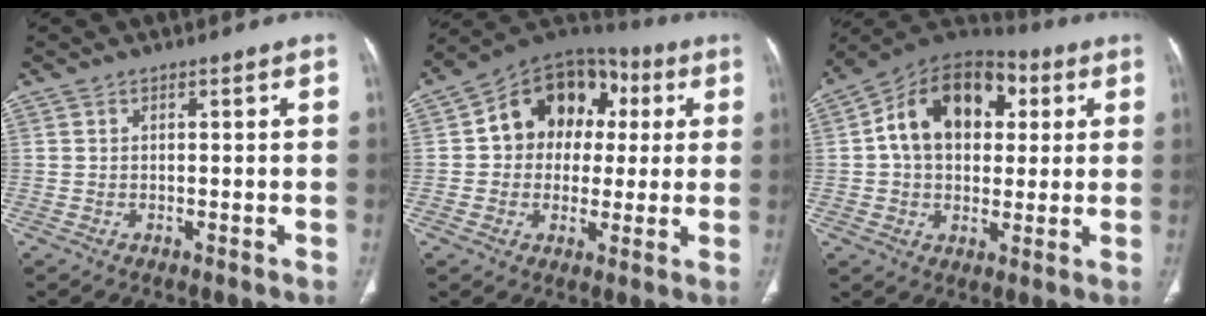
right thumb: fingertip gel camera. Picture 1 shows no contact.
{"total": 15.6, "force": [2.6, 12.6, 8.8], "torque": [-0.078, 0.027, 0.033]}
{"total": 17.7, "force": [3.9, 12.3, 12.1], "torque": [-0.161, 0.020, 0.055]}